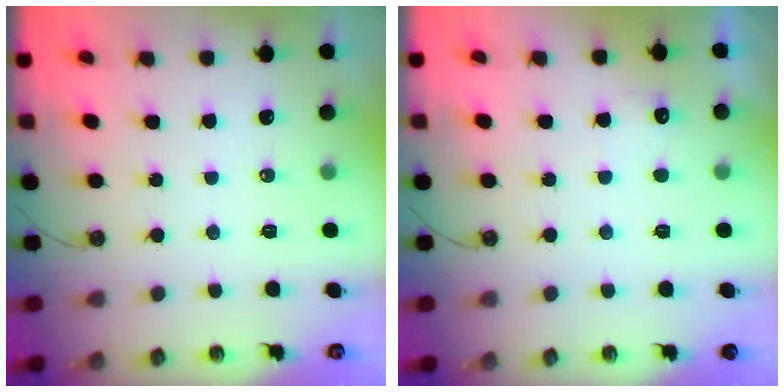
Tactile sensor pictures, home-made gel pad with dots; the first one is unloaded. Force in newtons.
{"total": 5.3, "press": 5.2, "slide": 1.1}